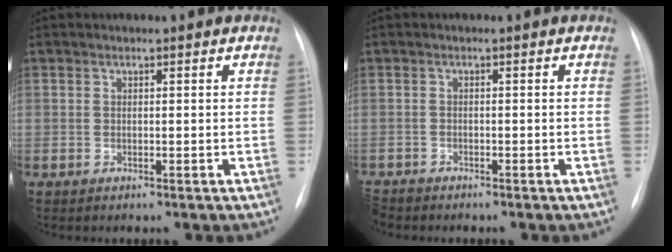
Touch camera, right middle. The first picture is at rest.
{"total": 2.5, "force": [-2.4, 0.9, 0.0], "torque": [-0.001, -0.005, -0.043]}